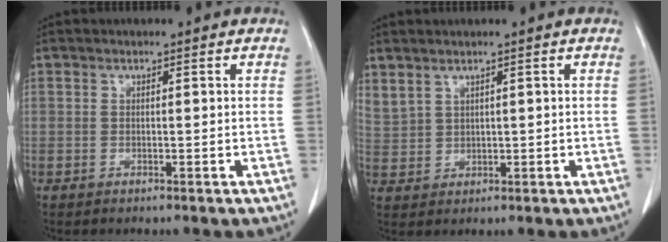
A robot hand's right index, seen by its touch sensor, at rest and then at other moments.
{"total": 4.3, "force": [3.0, 2.5, 1.6], "torque": [-0.044, 0.008, 0.079]}